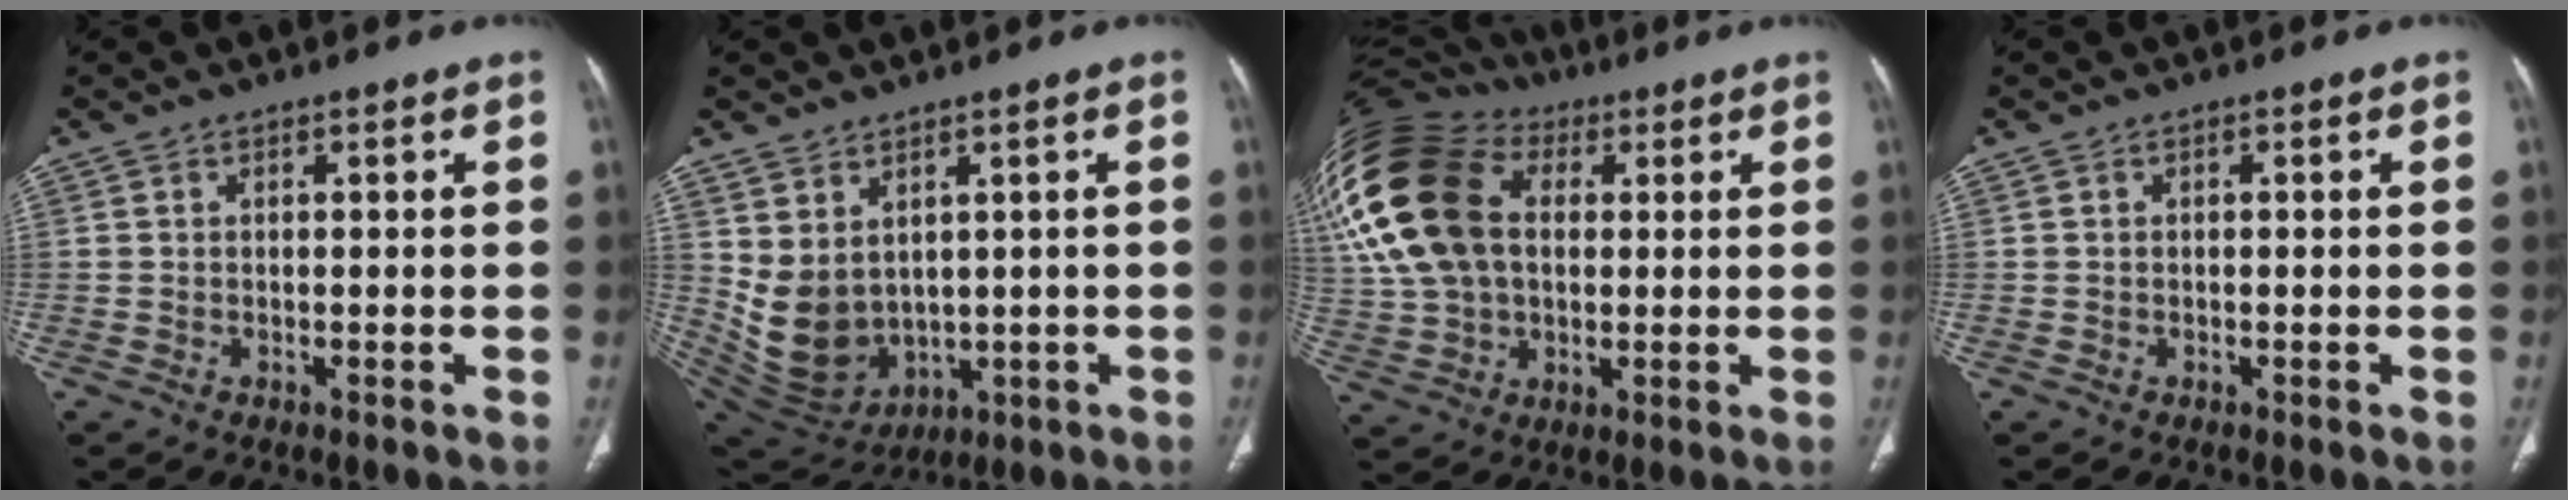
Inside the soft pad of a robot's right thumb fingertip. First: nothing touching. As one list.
[{"total": 10.6, "force": [2.2, 7.8, 6.8], "torque": [-0.114, -0.016, 0.082]}, {"total": 26.0, "force": [6.2, 18.0, 17.7], "torque": [-0.399, 0.046, 0.121]}, {"total": 0.0}]